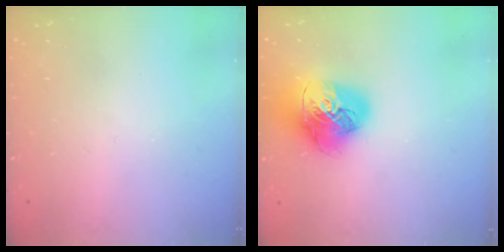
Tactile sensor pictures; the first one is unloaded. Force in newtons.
{"total": 18.2, "press": 18.0, "slide": 2.2}